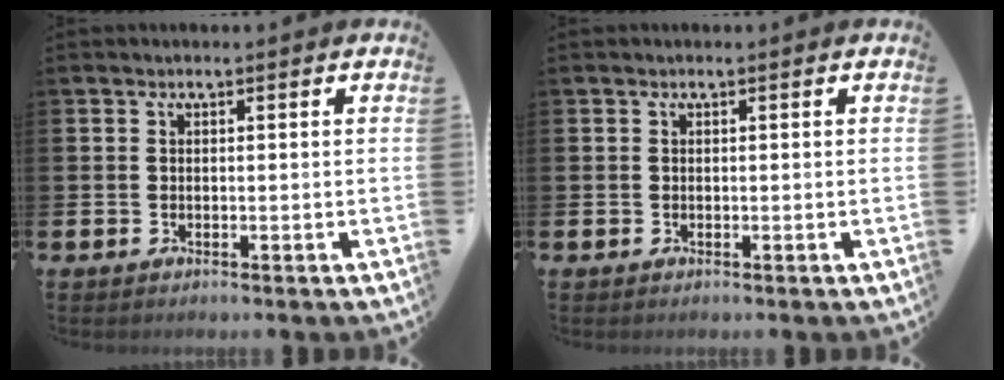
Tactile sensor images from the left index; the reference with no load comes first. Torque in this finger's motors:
{"motor_torque": [0.00, 0.00, 0.00, 0.00]}